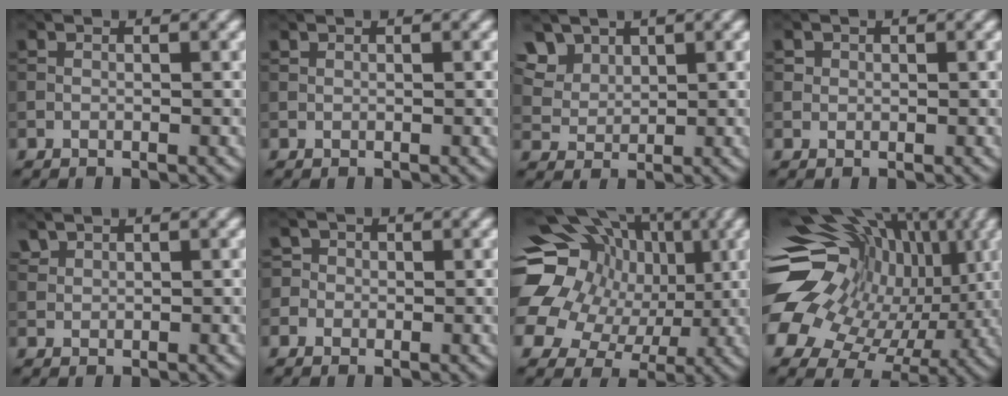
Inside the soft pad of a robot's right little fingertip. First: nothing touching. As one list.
[{"total": 0.0}, {"total": 4.0, "force": [2.3, 3.0, 1.2], "torque": [-0.036, 0.002, 0.058]}, {"total": 0.9, "force": [0.3, 0.8, 0.2], "torque": [0.001, 0.000, 0.002]}, {"total": 1.0, "force": [0.8, 0.6, 0.3], "torque": [-0.006, 0.001, 0.016]}, {"total": 1.2, "force": [-0.2, 1.2, -0.2], "torque": [0.020, -0.002, -0.015]}, {"total": 19.5, "force": [3.9, 16.9, 8.9], "torque": [-0.193, 0.043, 0.023]}, {"total": 18.8, "force": [2.3, 14.6, 11.5], "torque": [-0.229, 0.045, 0.028]}]